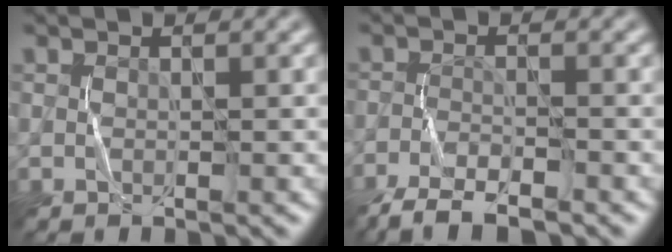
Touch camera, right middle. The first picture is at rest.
{"total": 4.7, "force": [-4.1, 0.8, 2.2], "torque": [-0.039, -0.011, -0.080]}